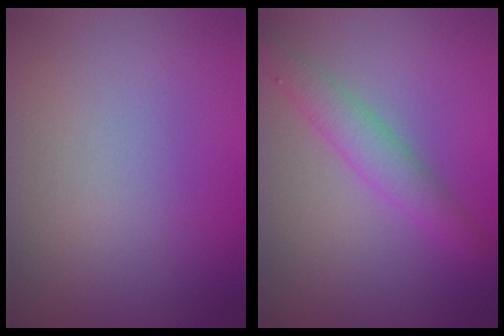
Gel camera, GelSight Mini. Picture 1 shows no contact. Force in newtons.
{"total": 2.8, "press": 2.8, "slide": 0.1}